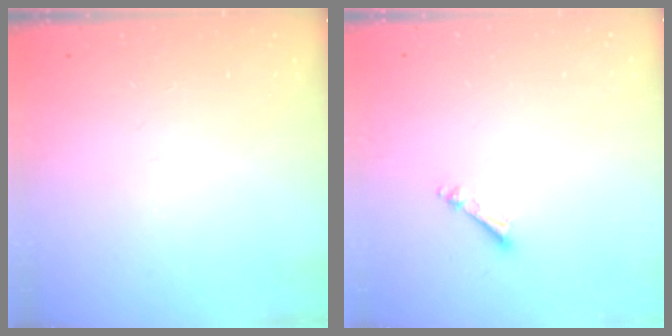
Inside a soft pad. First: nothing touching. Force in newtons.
{"total": 3.4, "press": 3.4, "slide": 0.4}